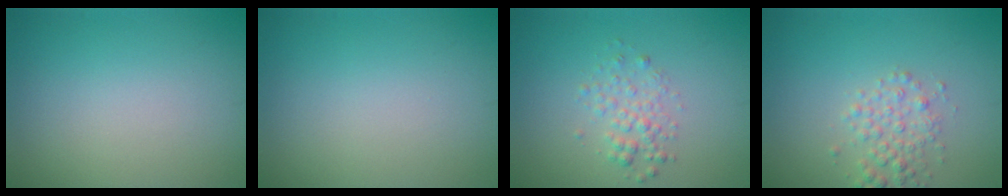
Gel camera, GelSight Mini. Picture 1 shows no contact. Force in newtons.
{"total": 0.0}
{"total": 1.9, "press": 1.9, "slide": 0.1}
{"total": 2.4, "press": 2.4, "slide": 0.1}